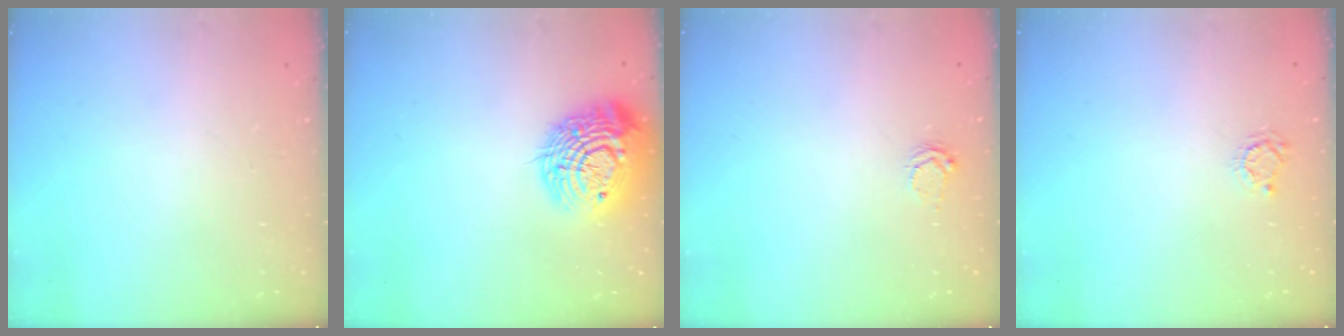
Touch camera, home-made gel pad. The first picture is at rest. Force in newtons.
{"total": 17.9, "press": 17.8, "slide": 1.3}
{"total": 2.6, "press": 2.6, "slide": 0.3}
{"total": 3.4, "press": 3.3, "slide": 0.4}